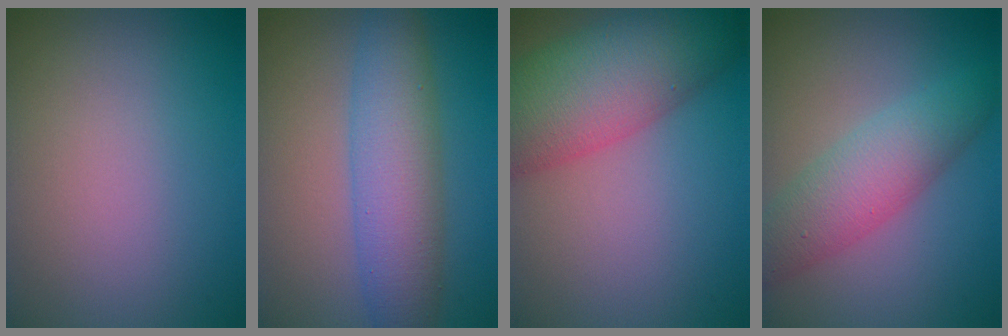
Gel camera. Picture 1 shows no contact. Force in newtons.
{"total": 6.7, "press": 6.7, "slide": 0.1}
{"total": 10.1, "press": 10.1, "slide": 0.6}
{"total": 5.3, "press": 5.3, "slide": 0.0}